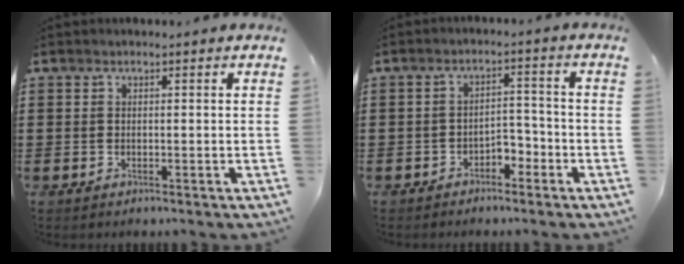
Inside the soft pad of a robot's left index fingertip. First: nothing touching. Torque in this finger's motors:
{"motor_torque": [0.09, 0.08, 0.06, 0.00]}